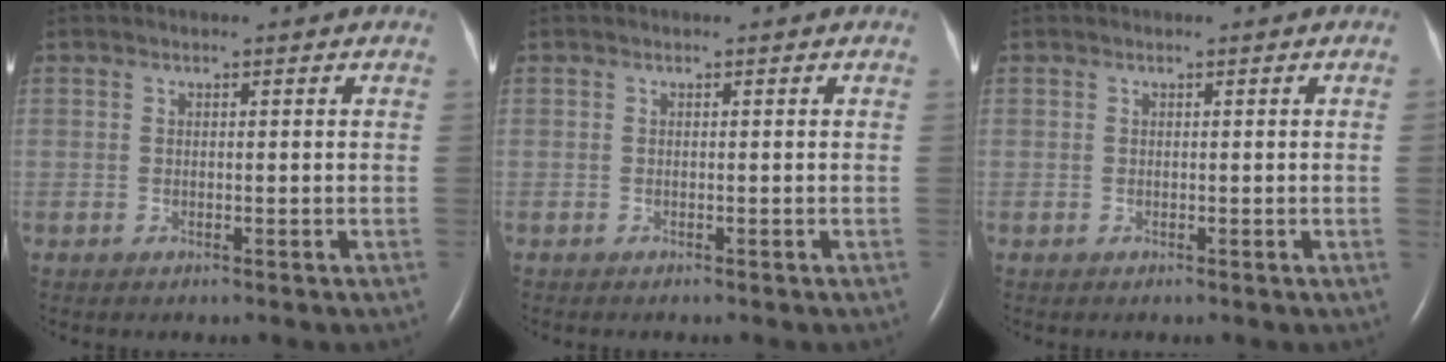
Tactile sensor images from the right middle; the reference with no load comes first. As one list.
[{"total": 0.0}, {"total": 0.6, "force": [0.0, -0.3, 0.6], "torque": [-0.008, -0.001, -0.001]}]